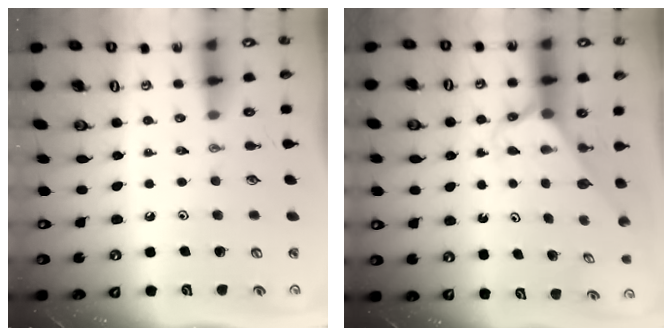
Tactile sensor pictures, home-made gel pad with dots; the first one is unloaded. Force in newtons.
{"total": 2.5, "press": 2.5, "slide": 0.2}